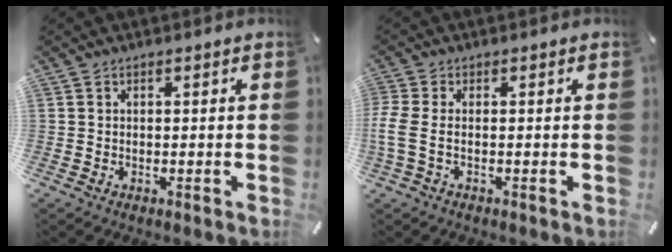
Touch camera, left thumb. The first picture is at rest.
{"total": 4.1, "force": [-0.8, 1.5, 3.8], "torque": [-0.093, -0.010, -0.017]}